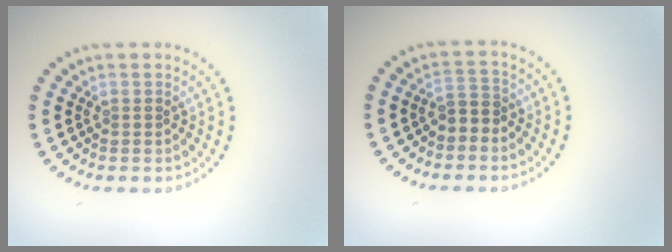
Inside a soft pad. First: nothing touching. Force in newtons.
{"total": 1.9, "press": 1.6, "slide": 0.9}